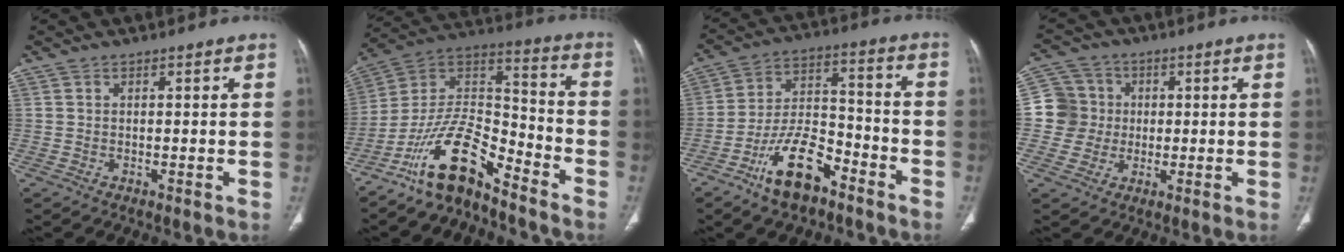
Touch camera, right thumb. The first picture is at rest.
{"total": 15.0, "force": [-11.0, 4.9, 8.9], "torque": [-0.151, 0.097, -0.210]}
{"total": 13.5, "force": [-8.5, 6.2, 8.5], "torque": [-0.143, 0.066, -0.158]}
{"total": 8.2, "force": [0.1, 8.1, 1.2], "torque": [0.010, 0.018, -0.004]}